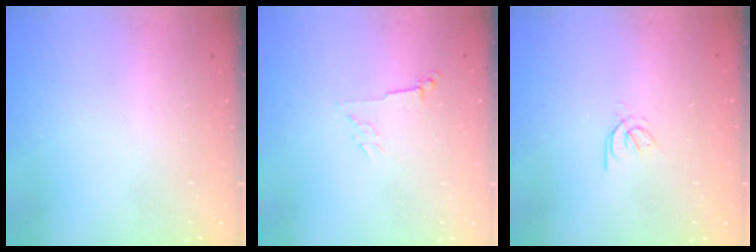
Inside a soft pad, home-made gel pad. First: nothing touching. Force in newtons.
{"total": 2.8, "press": 2.7, "slide": 0.6}
{"total": 1.7, "press": 1.6, "slide": 0.5}